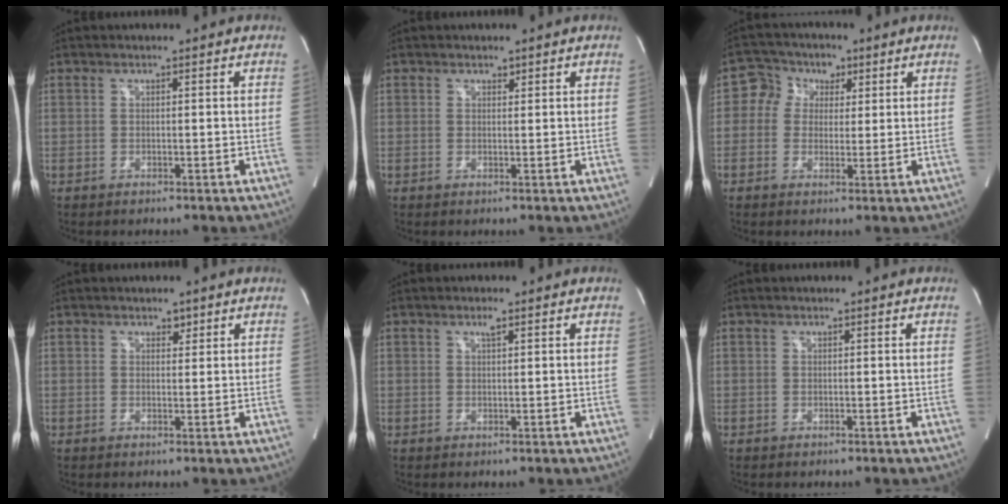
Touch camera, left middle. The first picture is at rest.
{"total": 0.8, "force": [0.6, 0.5, 0.2], "torque": [-0.004, 0.001, 0.008]}
{"total": 5.6, "force": [1.5, 5.1, 1.9], "torque": [-0.032, 0.030, 0.025]}
{"total": 1.3, "force": [0.9, 0.9, 0.4], "torque": [-0.004, 0.001, 0.013]}
{"total": 1.1, "force": [0.7, 0.3, 0.8], "torque": [-0.017, 0.001, 0.013]}
{"total": 0.0}